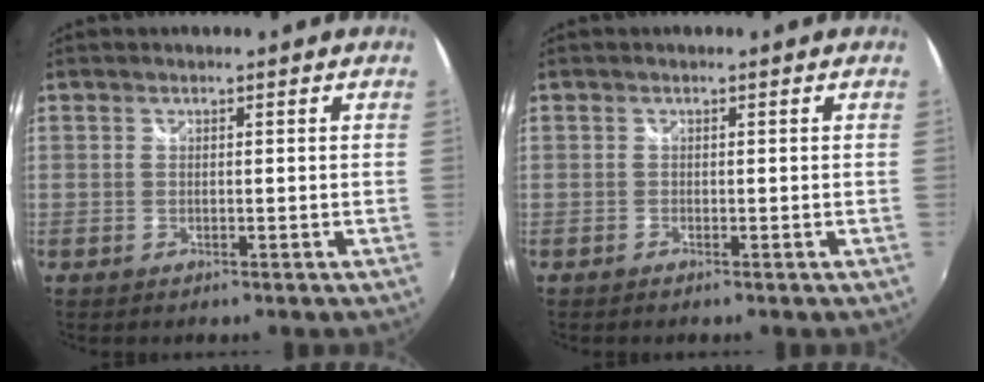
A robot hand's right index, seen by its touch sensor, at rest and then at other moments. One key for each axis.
{"total": 0.0}